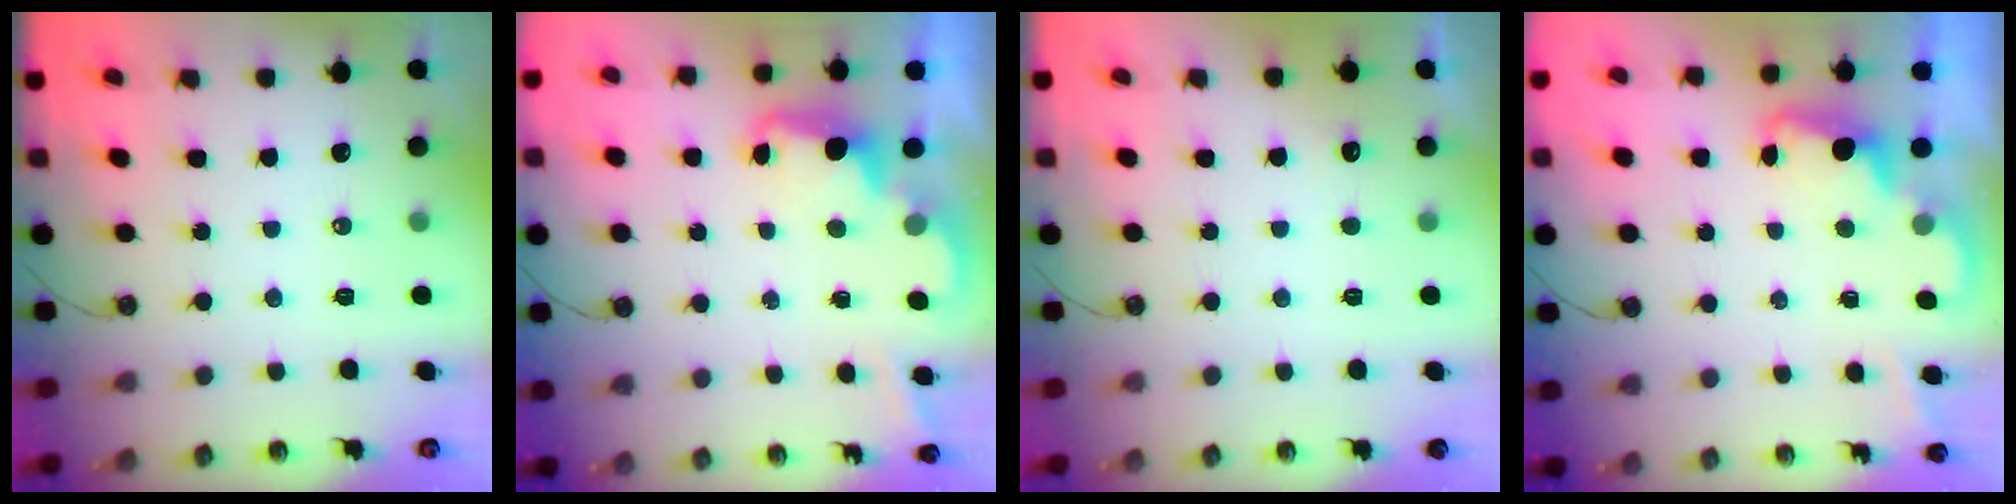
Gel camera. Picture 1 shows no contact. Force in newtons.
{"total": 2.4, "press": 2.3, "slide": 0.5}
{"total": 2.6, "press": 2.4, "slide": 0.9}
{"total": 2.3, "press": 2.2, "slide": 0.6}